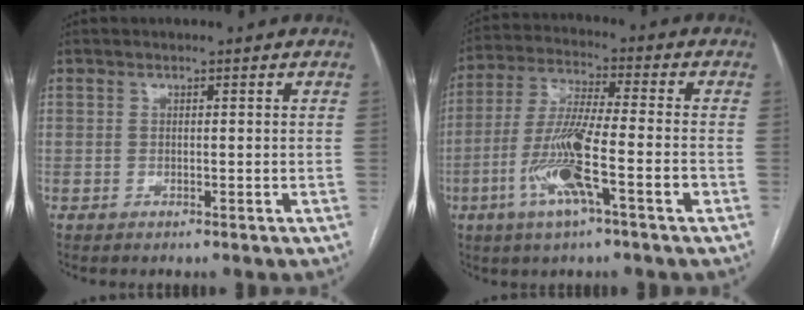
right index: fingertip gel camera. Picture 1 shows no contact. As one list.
[{"total": 12.4, "force": [-4.7, 0.7, 11.5], "torque": [-0.228, -0.005, -0.089]}]